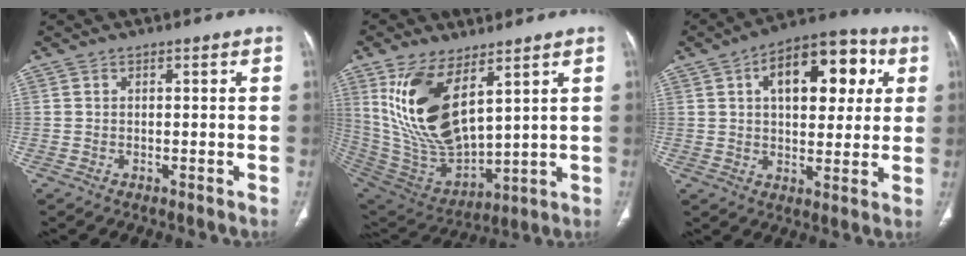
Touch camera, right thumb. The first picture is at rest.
{"total": 18.8, "force": [7.9, 8.7, 14.6], "torque": [-0.270, -0.038, 0.177]}
{"total": 17.5, "force": [5.3, 9.5, 13.8], "torque": [-0.152, 0.013, 0.074]}